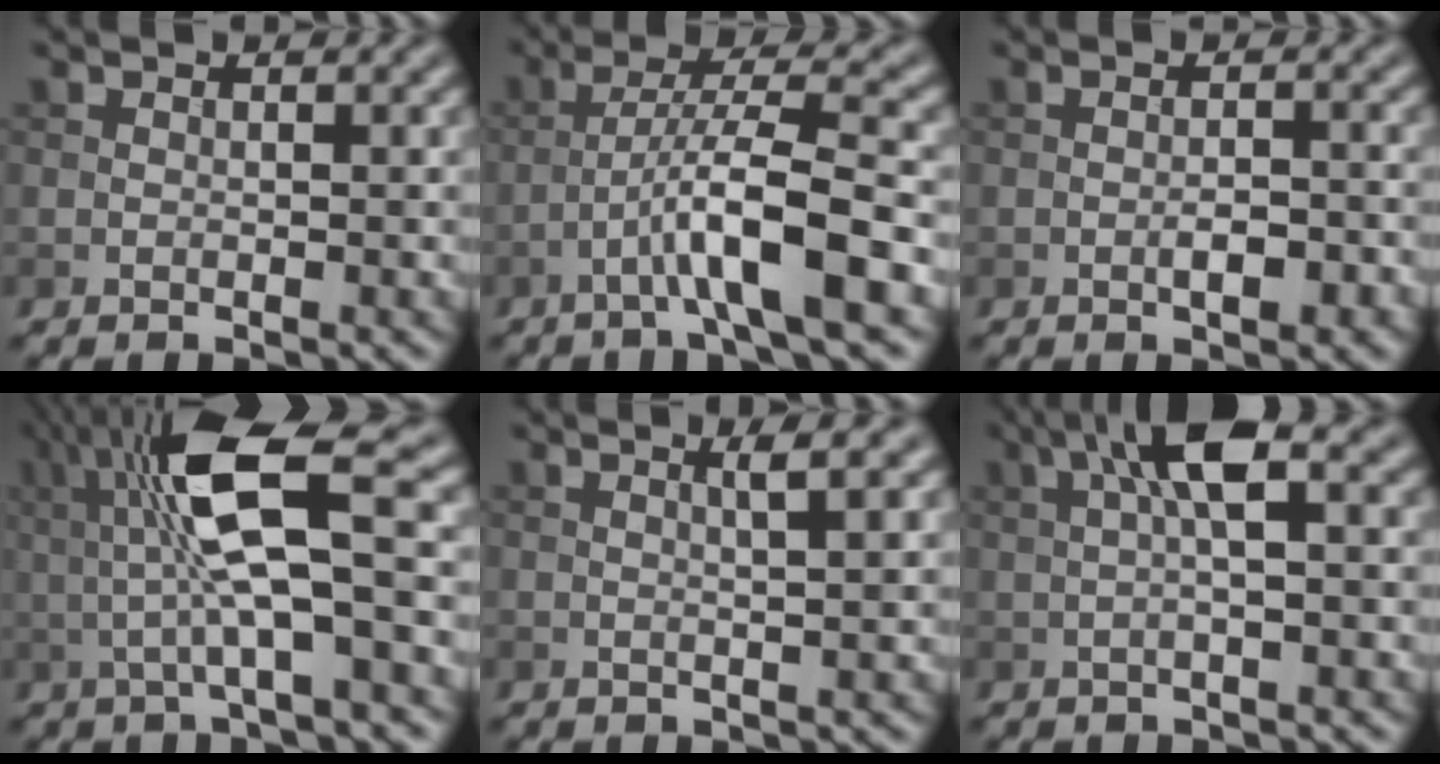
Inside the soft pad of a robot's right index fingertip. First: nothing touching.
{"total": 6.7, "force": [-2.8, 0.6, 6.1], "torque": [-0.103, 0.021, -0.052]}
{"total": 2.6, "force": [-0.9, 0.8, 2.3], "torque": [-0.039, 0.001, -0.014]}
{"total": 9.7, "force": [1.5, 2.2, 9.3], "torque": [-0.165, 0.008, 0.028]}
{"total": 2.2, "force": [0.8, 0.4, 2.0], "torque": [-0.029, 0.008, 0.009]}
{"total": 5.2, "force": [1.4, 1.0, 4.9], "torque": [-0.084, 0.016, 0.020]}